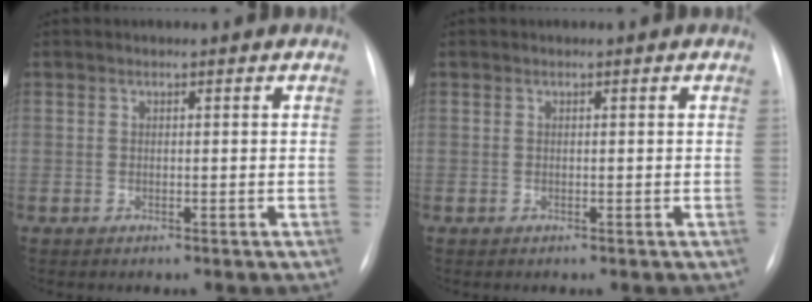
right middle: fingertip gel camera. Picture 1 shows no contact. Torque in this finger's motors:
{"motor_torque": [-0.06, -0.02, -0.01, 0.00]}